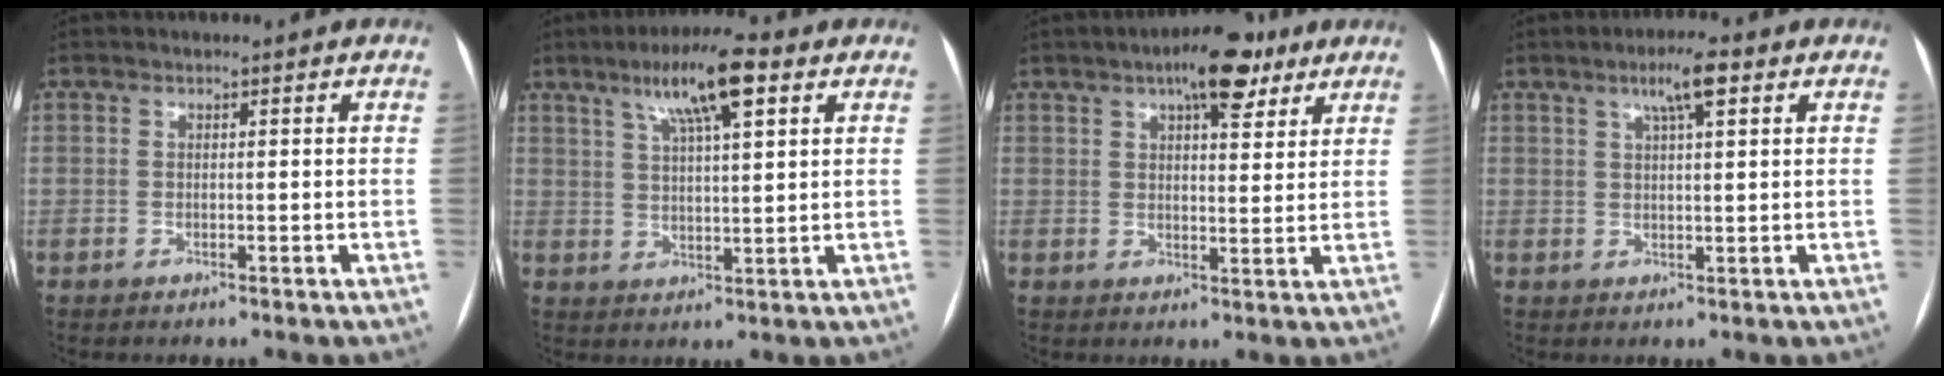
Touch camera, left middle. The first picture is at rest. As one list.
[{"total": 9.8, "force": [5.3, 1.4, 8.2], "torque": [-0.146, 0.018, 0.087]}, {"total": 8.8, "force": [5.5, 2.9, 6.2], "torque": [-0.087, 0.015, 0.077]}, {"total": 5.1, "force": [2.6, 0.5, 4.3], "torque": [-0.075, 0.010, 0.043]}]